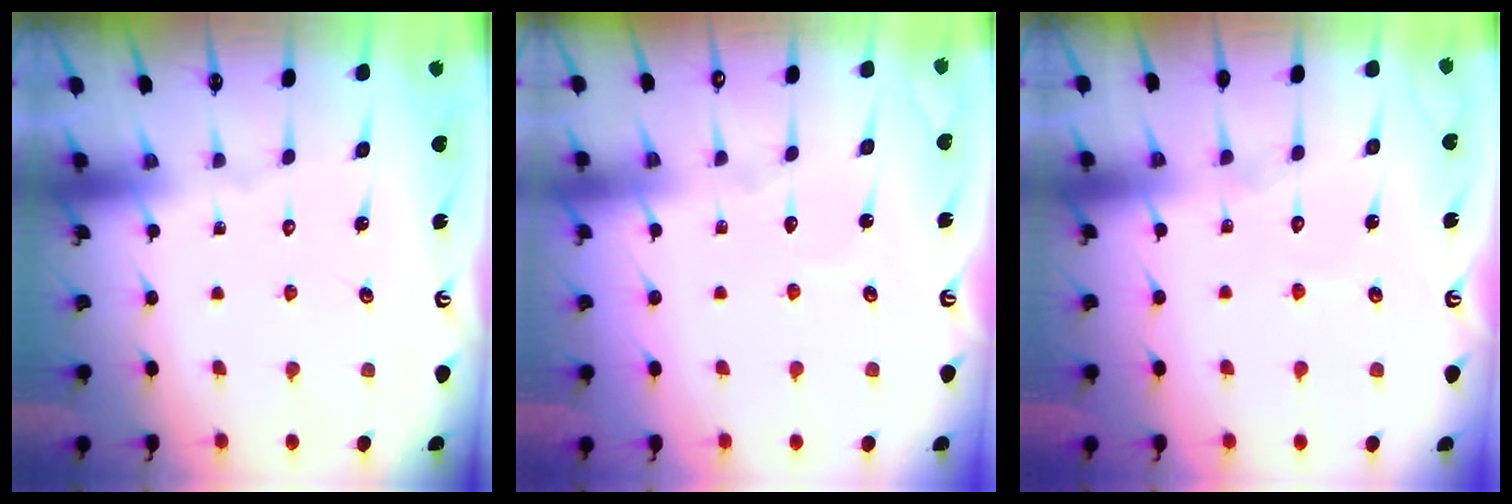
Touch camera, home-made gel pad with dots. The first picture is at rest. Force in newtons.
{"total": 3.4, "press": 3.4, "slide": 0.4}
{"total": 6.0, "press": 6.0, "slide": 0.5}